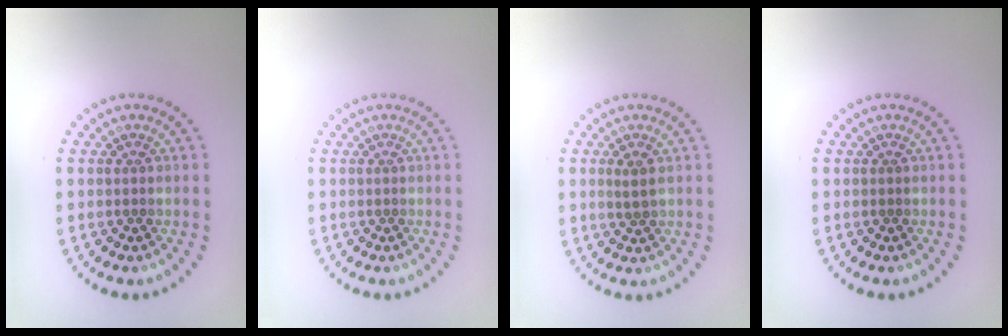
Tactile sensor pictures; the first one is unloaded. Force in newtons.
{"total": 0.0}
{"total": 0.8, "press": 0.6, "slide": 0.6}
{"total": 0.0}